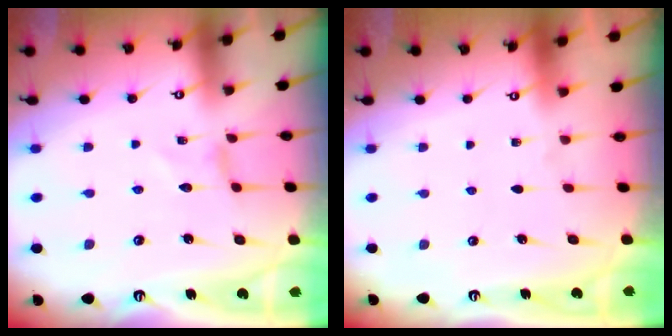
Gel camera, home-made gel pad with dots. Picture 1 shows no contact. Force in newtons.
{"total": 0.0}